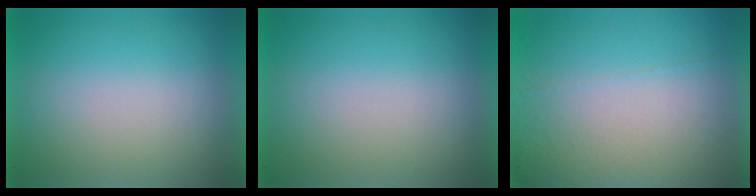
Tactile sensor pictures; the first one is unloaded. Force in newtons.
{"total": 0.0}
{"total": 4.4}